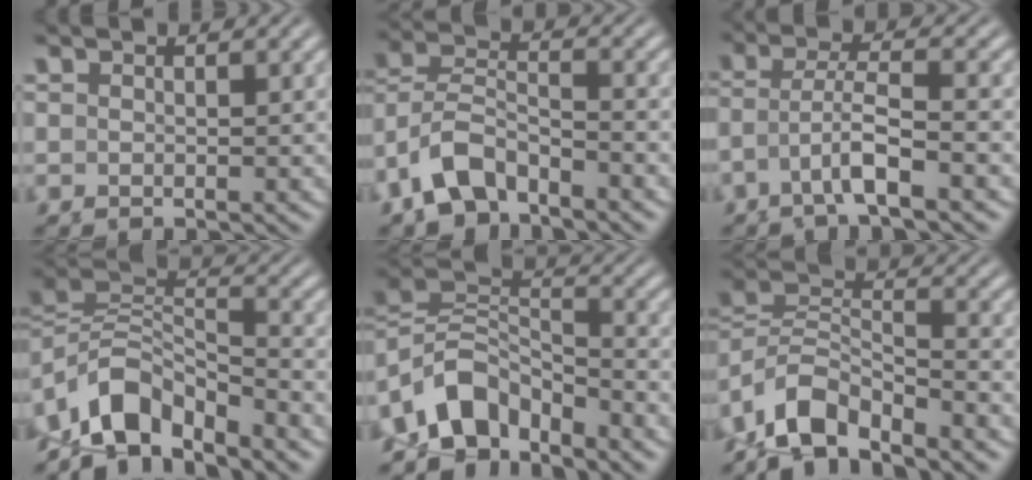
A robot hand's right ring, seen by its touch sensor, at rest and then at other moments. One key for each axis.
{"total": 3.5, "fx": -2.0, "fy": 2.5, "fz": 1.5, "tx": -0.052, "ty": -0.013, "tz": -0.029}
{"total": 3.2, "fx": -0.5, "fy": 2.0, "fz": 2.5, "tx": -0.066, "ty": -0.012, "tz": 0.000}
{"total": 6.7, "fx": -1.7, "fy": 5.1, "fz": 4.0, "tx": -0.084, "ty": -0.012, "tz": -0.029}
{"total": 7.6, "fx": -1.9, "fy": 6.1, "fz": 4.2, "tx": -0.089, "ty": -0.017, "tz": -0.035}
{"total": 5.1, "fx": -1.9, "fy": 3.8, "fz": 2.8, "tx": -0.065, "ty": -0.015, "tz": -0.030}